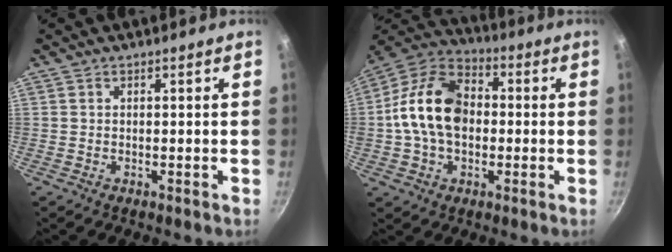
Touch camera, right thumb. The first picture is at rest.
{"total": 16.4, "force": [-0.1, 11.4, 11.9], "torque": [-0.187, 0.032, -0.019]}